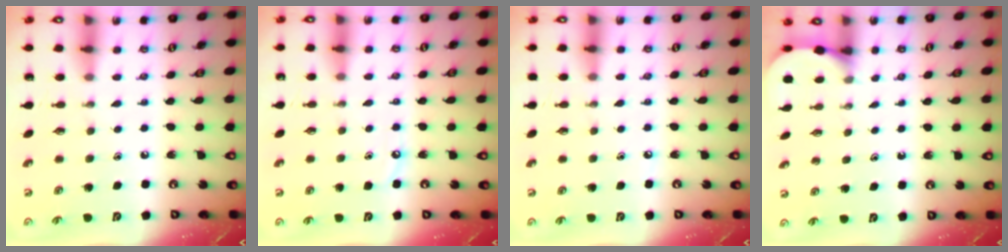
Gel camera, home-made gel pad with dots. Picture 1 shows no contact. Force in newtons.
{"total": 3.9, "press": 3.9, "slide": 0.5}
{"total": 2.3, "press": 2.3, "slide": 0.4}
{"total": 1.9, "press": 1.9, "slide": 0.2}